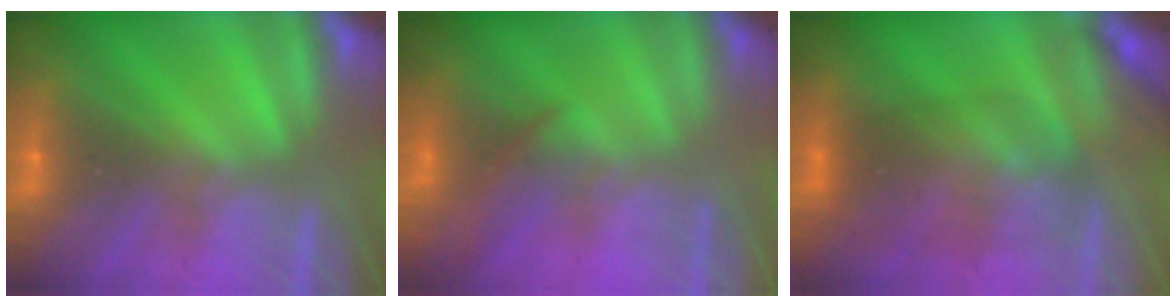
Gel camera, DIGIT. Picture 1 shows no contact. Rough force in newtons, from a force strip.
{"total": 2.0}
{"total": 2.7}